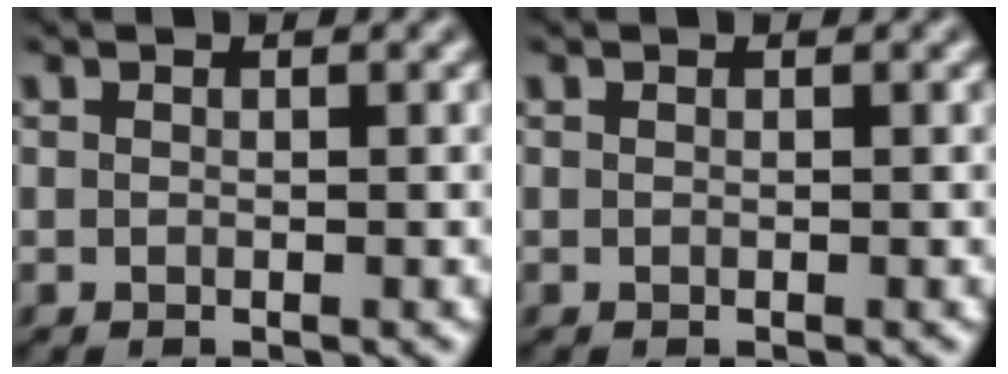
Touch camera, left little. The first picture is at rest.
{"total": 0.0}